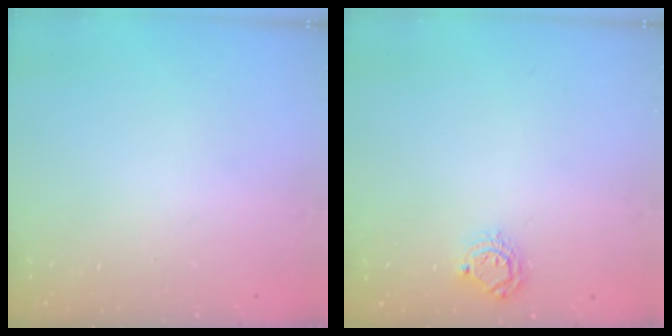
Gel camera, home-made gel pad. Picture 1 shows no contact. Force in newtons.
{"total": 5.4, "press": 5.4, "slide": 0.4}